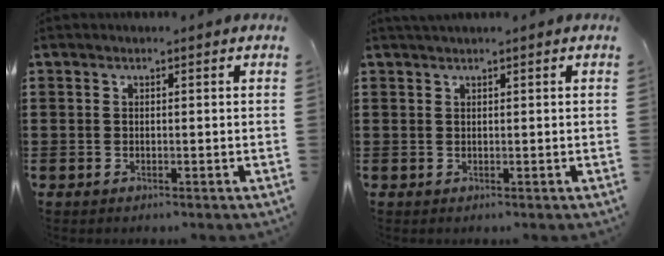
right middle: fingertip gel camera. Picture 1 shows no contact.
{"total": 0.7, "force": [0.6, 0.1, 0.3], "torque": [-0.005, 0.002, 0.012]}